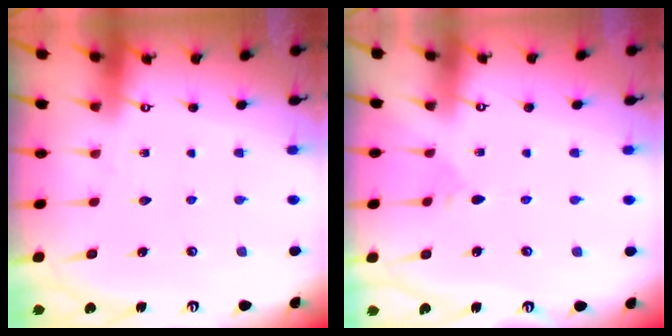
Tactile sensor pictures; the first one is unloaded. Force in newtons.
{"total": 2.2, "press": 2.1, "slide": 0.6}